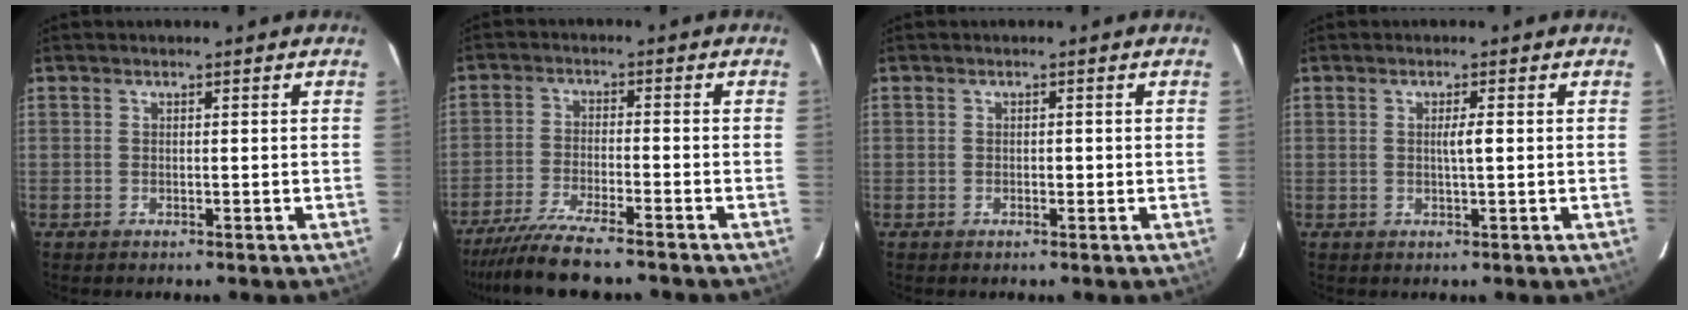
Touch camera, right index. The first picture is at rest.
{"total": 10.1, "force": [-8.6, 0.1, 5.2], "torque": [-0.084, -0.027, -0.141]}
{"total": 0.8, "force": [-0.1, 0.5, 0.6], "torque": [-0.008, 0.002, -0.002]}
{"total": 1.8, "force": [0.1, 0.0, 1.8], "torque": [-0.033, 0.000, 0.002]}